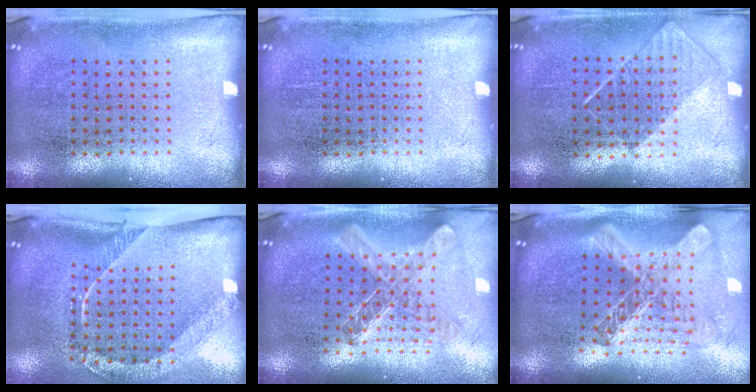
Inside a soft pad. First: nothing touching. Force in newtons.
{"total": 0.0}
{"total": 0.8, "press": 0.7, "slide": 0.4}
{"total": 2.5, "press": 1.6, "slide": 1.9}
{"total": 1.1, "press": 1.0, "slide": 0.3}
{"total": 2.8, "press": 2.1, "slide": 1.9}